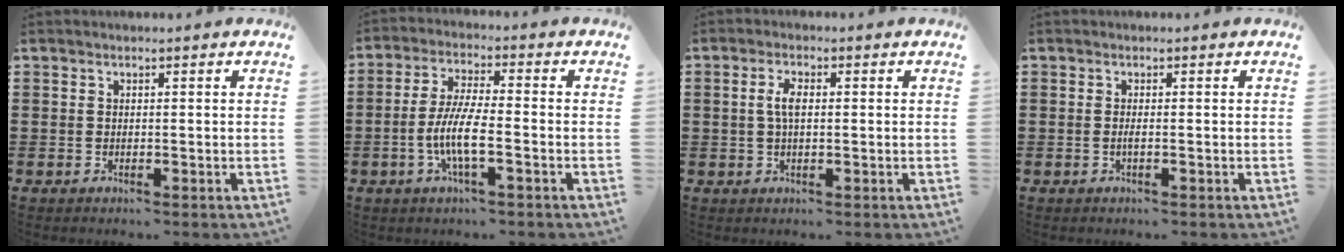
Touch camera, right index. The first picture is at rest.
{"total": 7.2, "force": [-2.2, 1.4, 6.7], "torque": [-0.147, -0.012, -0.049]}
{"total": 3.3, "force": [0.3, 1.2, 3.0], "torque": [-0.060, 0.006, 0.003]}
{"total": 0.9, "force": [-0.3, 0.0, 0.9], "torque": [-0.016, -0.003, -0.006]}